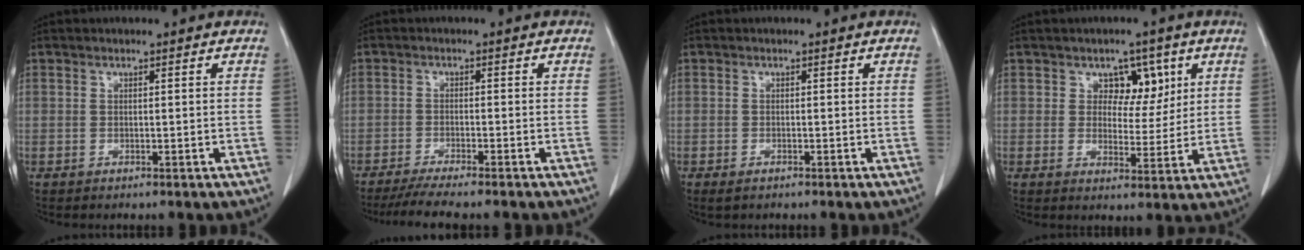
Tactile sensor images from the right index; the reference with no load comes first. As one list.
[{"total": 7.5, "force": [-6.4, 0.0, 3.9], "torque": [-0.051, -0.018, -0.102]}, {"total": 1.2, "force": [-0.8, 0.5, 0.7], "torque": [-0.015, -0.002, -0.009]}, {"total": 5.5, "force": [2.5, 3.9, 3.0], "torque": [-0.027, 0.005, 0.037]}]